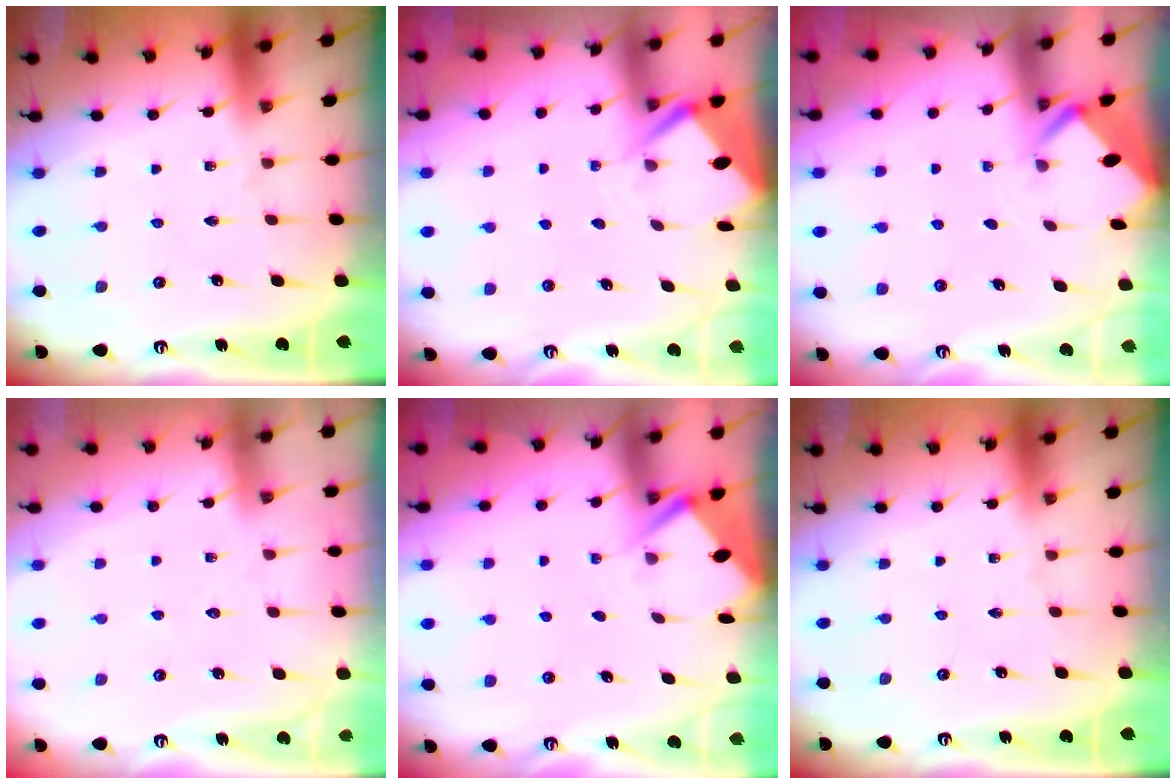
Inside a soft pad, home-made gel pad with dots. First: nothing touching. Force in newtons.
{"total": 3.6, "press": 3.6, "slide": 0.3}
{"total": 2.2, "press": 2.2, "slide": 0.2}
{"total": 2.5, "press": 2.4, "slide": 0.4}
{"total": 2.9, "press": 2.9, "slide": 0.3}
{"total": 0.0}